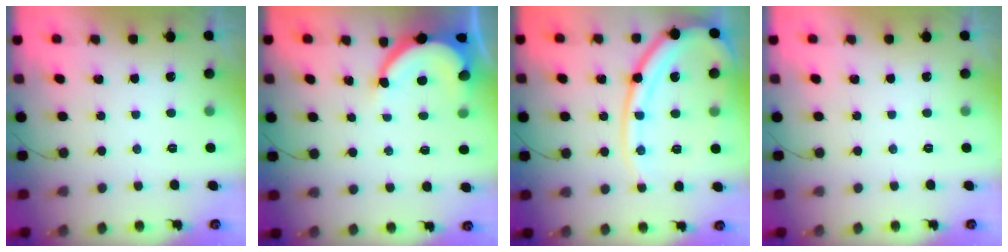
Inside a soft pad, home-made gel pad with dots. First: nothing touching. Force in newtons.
{"total": 7.8, "press": 7.8, "slide": 0.6}
{"total": 16.3, "press": 16.2, "slide": 1.9}
{"total": 0.0}